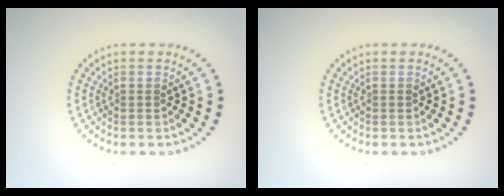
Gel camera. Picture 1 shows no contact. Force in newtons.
{"total": 0.0}